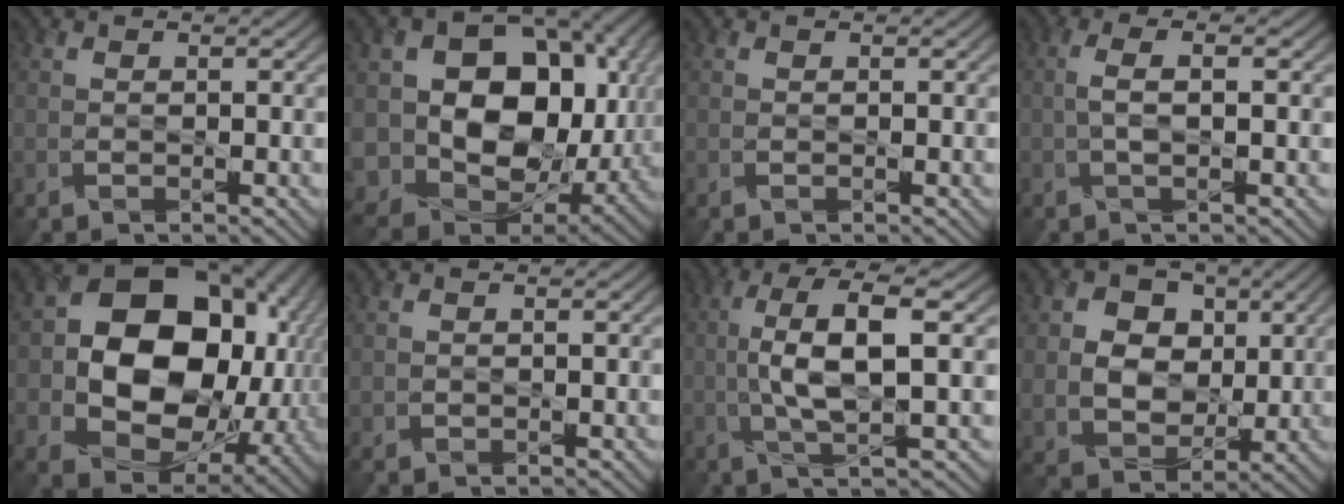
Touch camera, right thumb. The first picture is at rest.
{"total": 17.5, "force": [1.3, 13.3, 11.2], "torque": [-0.210, -0.022, 0.040]}
{"total": 0.0}
{"total": 2.8, "force": [0.0, 0.6, 2.7], "torque": [-0.061, 0.007, -0.002]}
{"total": 17.2, "force": [0.1, 12.9, 11.4], "torque": [-0.191, -0.028, 0.009]}
{"total": 0.8, "force": [0.4, 0.7, 0.1], "torque": [-0.005, -0.005, 0.011]}
{"total": 8.2, "force": [0.5, 2.2, 7.9], "torque": [-0.157, 0.012, 0.007]}
{"total": 9.8, "force": [2.3, 7.9, 5.3], "torque": [-0.138, 0.009, 0.042]}